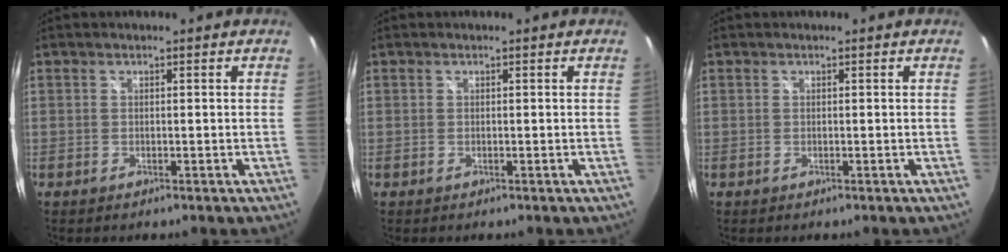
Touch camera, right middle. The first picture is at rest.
{"total": 0.0}
{"total": 0.0}